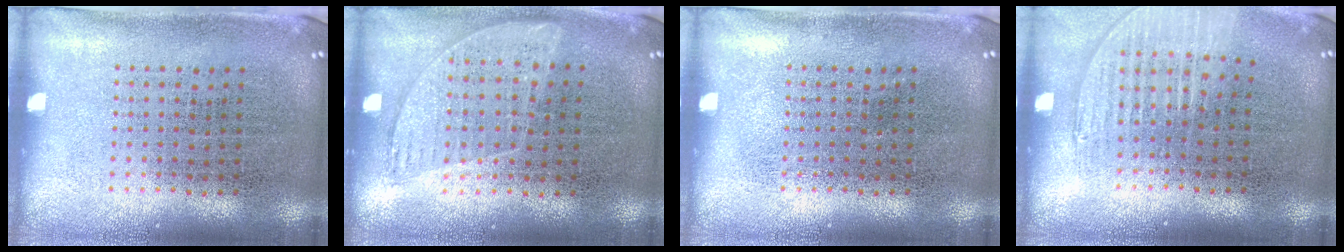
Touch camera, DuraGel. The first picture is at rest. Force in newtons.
{"total": 0.9, "press": 0.8, "slide": 0.4}
{"total": 0.0}
{"total": 1.2, "press": 1.1, "slide": 0.5}